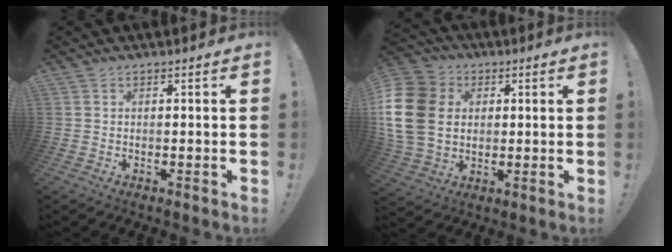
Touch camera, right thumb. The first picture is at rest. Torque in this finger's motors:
{"motor_torque": [1.63, 2.82, 1.04, -0.73, 0.68]}